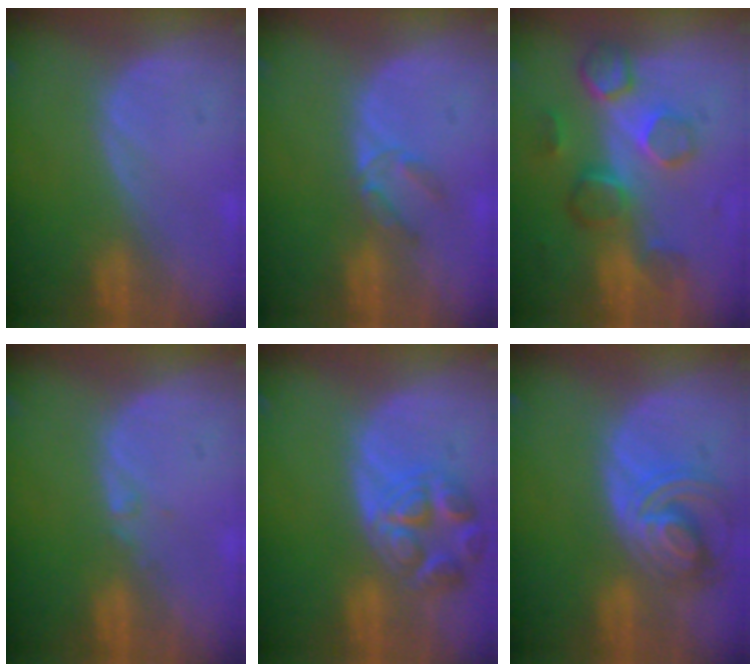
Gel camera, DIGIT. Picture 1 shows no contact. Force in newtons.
{"total": 2.7, "press": 2.5, "slide": 1.0}
{"total": 8.5, "press": 7.8, "slide": 3.5}
{"total": 0.6, "press": 0.6, "slide": 0.2}
{"total": 7.7, "press": 6.8, "slide": 3.5}
{"total": 7.8, "press": 6.9, "slide": 3.8}